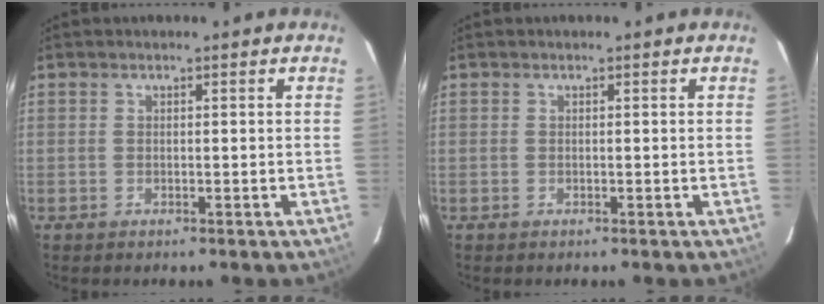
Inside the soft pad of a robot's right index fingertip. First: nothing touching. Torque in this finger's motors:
{"motor_torque": [0.00, 0.00, 0.00, 0.00]}